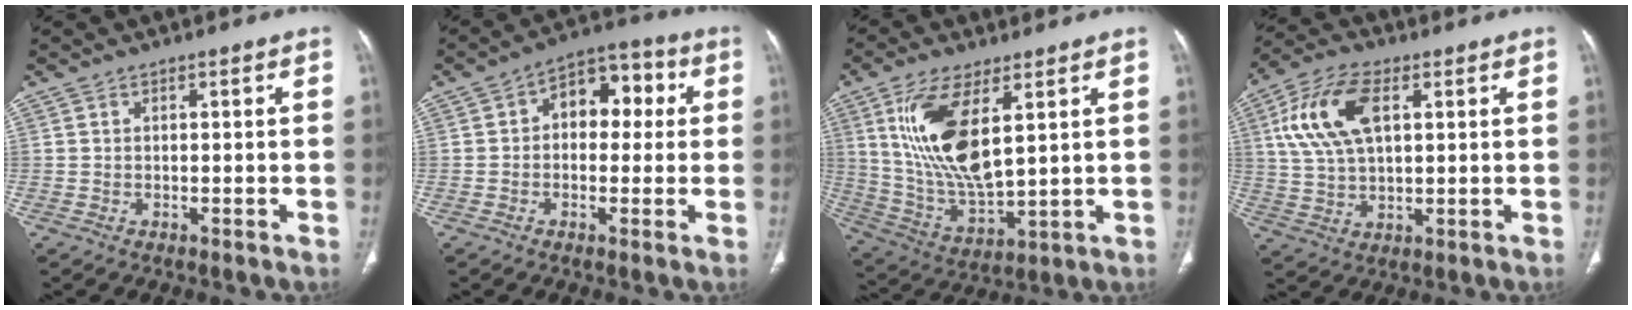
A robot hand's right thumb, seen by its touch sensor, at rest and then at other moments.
{"total": 9.9, "force": [1.4, 6.7, 7.2], "torque": [-0.056, 0.030, 0.011]}
{"total": 16.2, "force": [5.3, 6.5, 13.9], "torque": [-0.274, -0.029, 0.113]}
{"total": 13.4, "force": [4.1, 7.1, 10.6], "torque": [-0.214, 0.007, 0.081]}